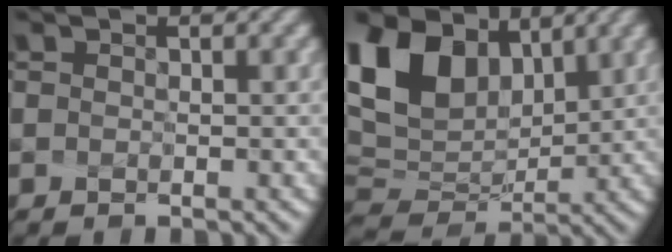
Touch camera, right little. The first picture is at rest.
{"total": 10.8, "force": [4.4, 7.0, 7.0], "torque": [-0.166, 0.015, 0.091]}